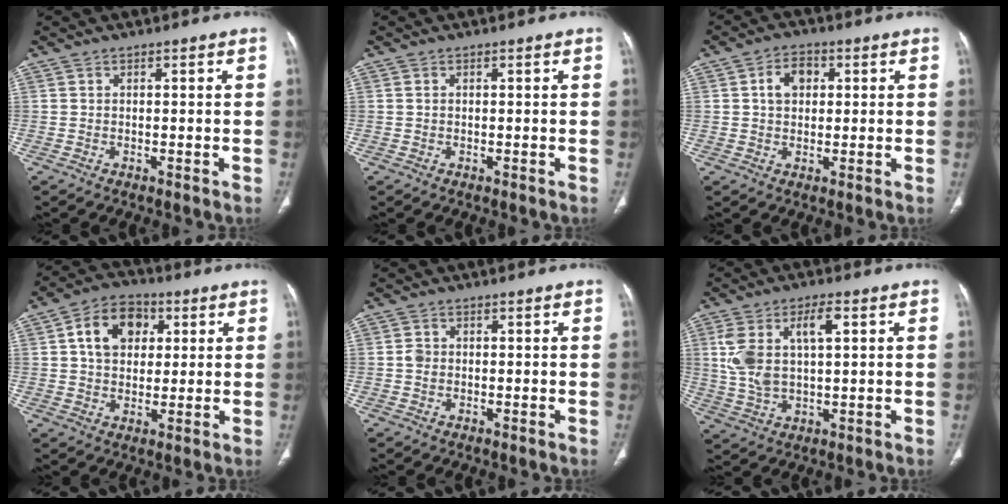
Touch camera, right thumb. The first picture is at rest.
{"total": 0.0}
{"total": 5.3, "force": [1.2, 4.0, 3.4], "torque": [-0.042, 0.009, 0.016]}
{"total": 10.8, "force": [3.0, 8.0, 6.7], "torque": [-0.084, 0.004, 0.043]}
{"total": 1.6, "force": [-0.1, 1.4, 0.8], "torque": [-0.010, 0.003, -0.003]}
{"total": 10.7, "force": [2.8, 5.0, 9.1], "torque": [-0.188, 0.008, 0.059]}